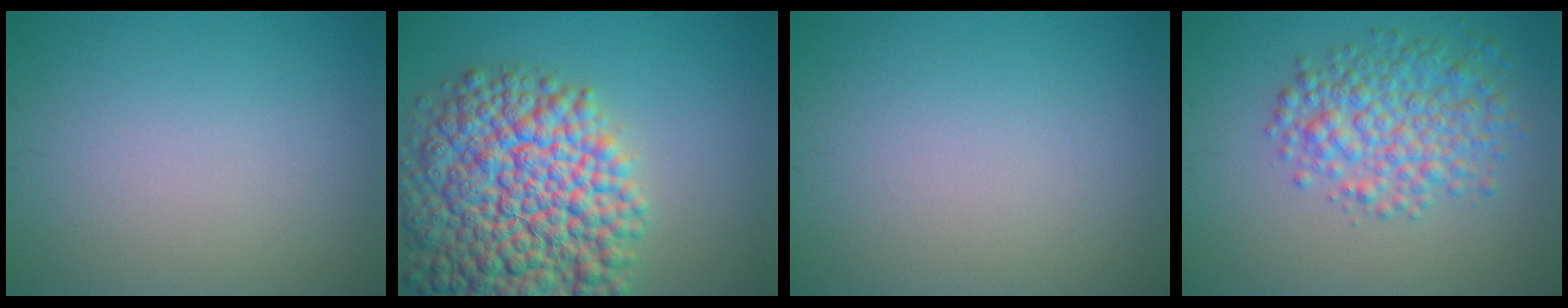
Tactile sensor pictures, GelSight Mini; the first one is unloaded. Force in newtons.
{"total": 14.1, "press": 14.1, "slide": 0.6}
{"total": 0.0}
{"total": 5.2, "press": 5.2, "slide": 0.1}